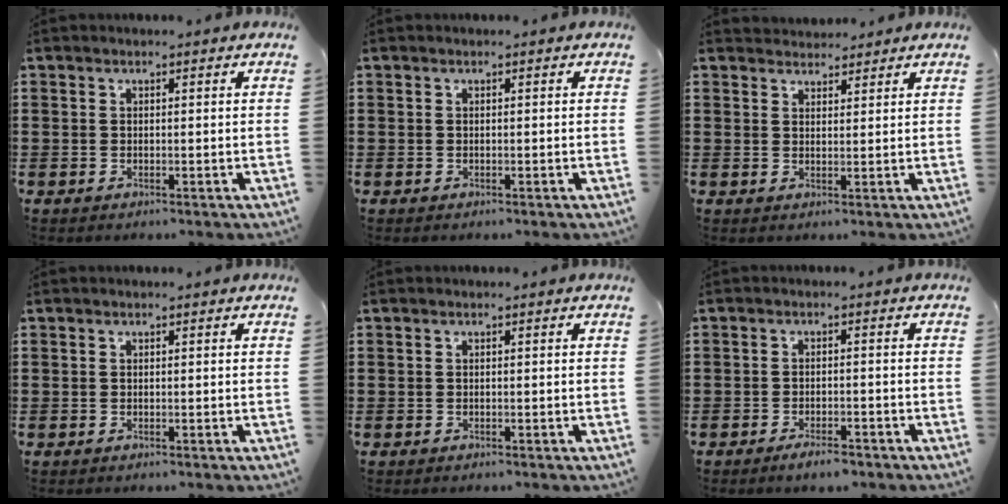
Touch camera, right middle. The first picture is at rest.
{"total": 0.0}
{"total": 2.3, "force": [2.2, 0.4, -0.5], "torque": [0.001, -0.004, 0.044]}
{"total": 0.0}
{"total": 0.0}
{"total": 2.5, "force": [-2.2, 0.6, 1.0], "torque": [-0.017, 0.003, -0.041]}